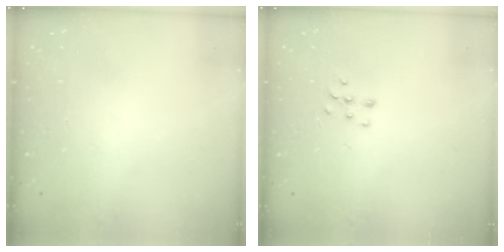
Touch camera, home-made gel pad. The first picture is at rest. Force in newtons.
{"total": 5.3, "press": 5.3, "slide": 0.5}